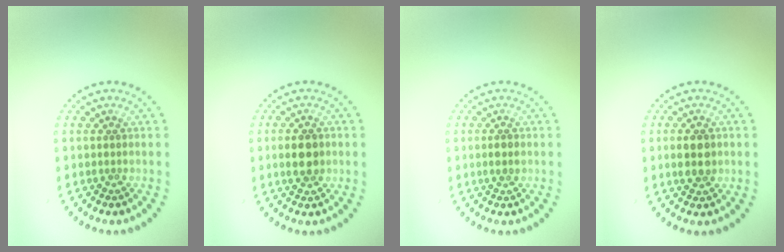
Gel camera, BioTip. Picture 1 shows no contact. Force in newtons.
{"total": 3.0, "press": 3.0, "slide": 0.1}
{"total": 1.2, "press": 1.2, "slide": 0.2}
{"total": 2.4, "press": 2.4, "slide": 0.1}